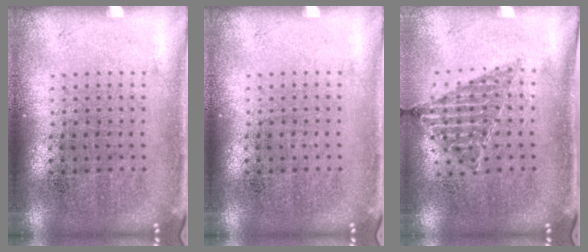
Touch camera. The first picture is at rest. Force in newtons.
{"total": 0.0}
{"total": 0.9, "press": 0.8, "slide": 0.2}